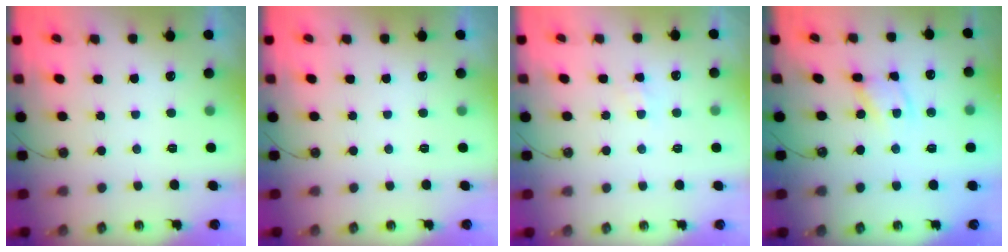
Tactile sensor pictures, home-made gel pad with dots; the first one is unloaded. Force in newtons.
{"total": 0.0}
{"total": 5.0, "press": 4.9, "slide": 0.7}
{"total": 5.2, "press": 5.2, "slide": 0.3}